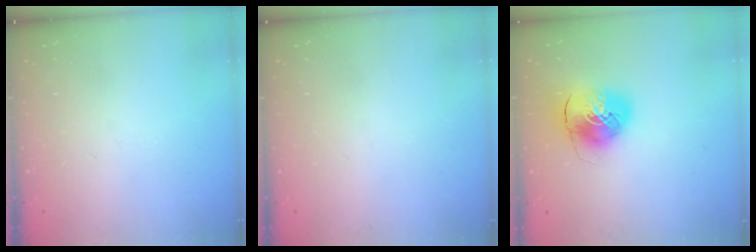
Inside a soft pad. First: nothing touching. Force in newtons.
{"total": 0.7, "press": 0.7, "slide": 0.3}
{"total": 9.8, "press": 9.7, "slide": 1.5}